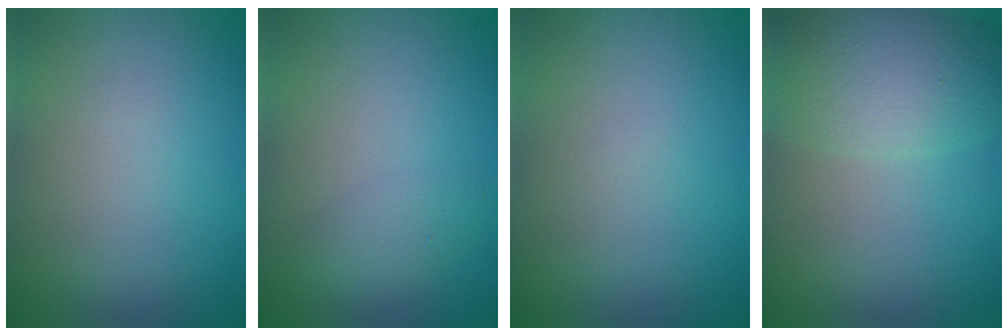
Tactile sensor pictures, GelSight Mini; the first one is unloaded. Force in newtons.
{"total": 1.5, "press": 1.5, "slide": 0.1}
{"total": 0.0}
{"total": 5.2, "press": 5.2, "slide": 0.5}